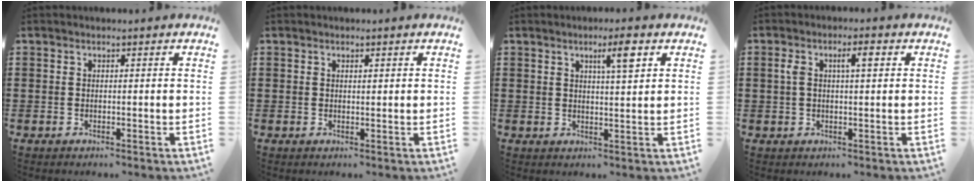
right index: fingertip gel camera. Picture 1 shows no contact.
{"total": 0.6, "force": [0.3, 0.2, 0.4], "torque": [-0.009, 0.002, 0.005]}
{"total": 4.2, "force": [2.3, 0.5, 3.5], "torque": [-0.050, -0.005, 0.031]}
{"total": 3.7, "force": [1.0, 1.2, 3.4], "torque": [-0.053, 0.004, 0.010]}